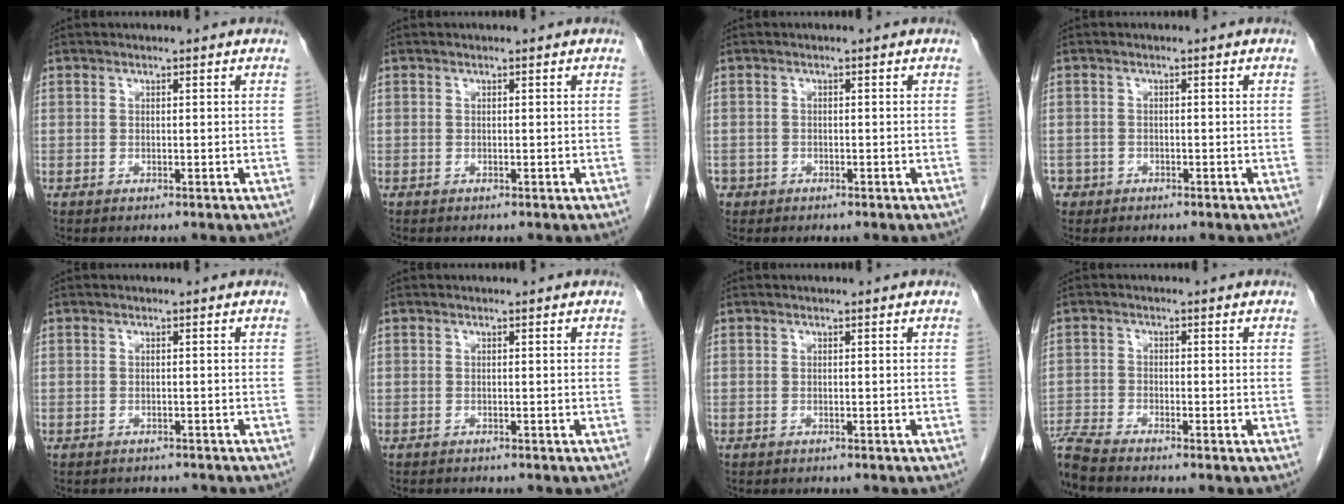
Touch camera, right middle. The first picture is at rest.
{"total": 0.0}
{"total": 1.3, "force": [-0.8, 1.1, 0.1], "torque": [-0.007, 0.003, -0.012]}
{"total": 2.0, "force": [-1.3, 1.5, 0.0], "torque": [-0.005, 0.005, -0.024]}
{"total": 3.7, "force": [-3.4, 1.3, 0.5], "torque": [-0.004, 0.000, -0.039]}
{"total": 1.6, "force": [-1.5, 0.2, 0.4], "torque": [-0.012, -0.005, -0.019]}
{"total": 0.9, "force": [-0.8, 0.2, 0.3], "torque": [-0.011, -0.004, -0.010]}
{"total": 5.5, "force": [-5.2, -1.1, 1.6], "torque": [-0.034, -0.015, -0.100]}